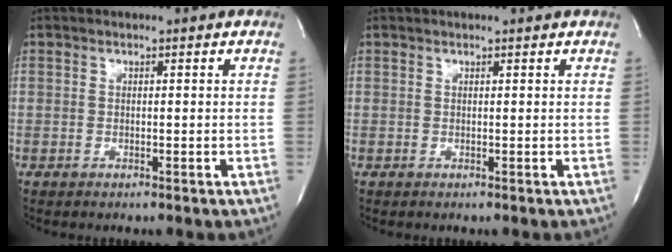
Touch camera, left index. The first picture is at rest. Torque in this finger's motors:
{"motor_torque": [0.45, -0.41, 0.31, 0.04]}